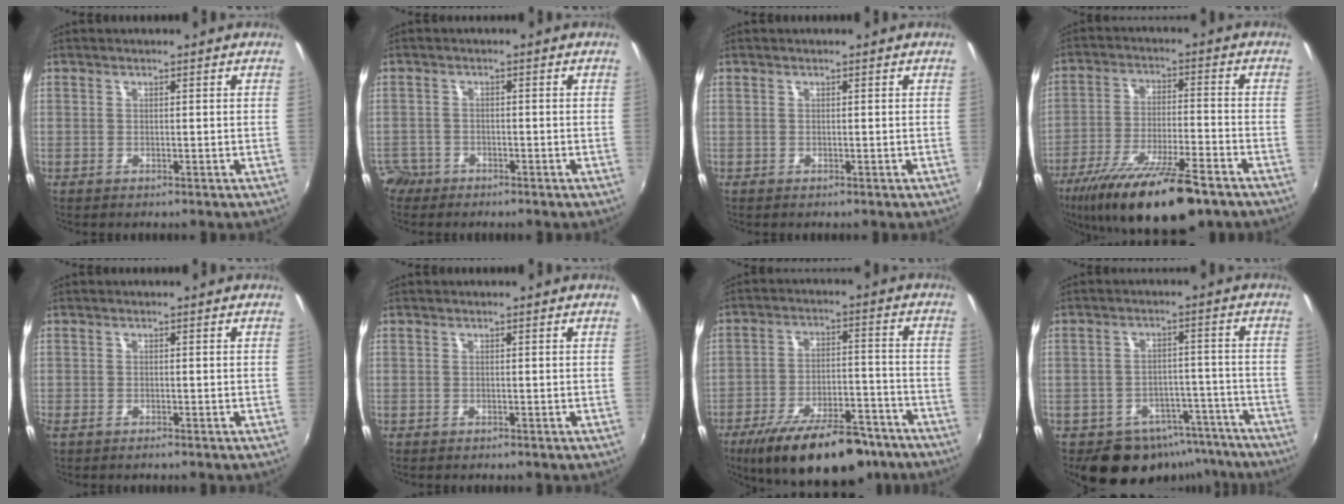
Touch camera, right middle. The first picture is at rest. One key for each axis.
{"total": 4.7, "fx": -3.2, "fy": 3.3, "fz": 0.7, "tx": -0.032, "ty": 0.001, "tz": -0.063}
{"total": 0.0}
{"total": 19.1, "fx": -13.9, "fy": 4.2, "fz": 12.3, "tx": -0.234, "ty": -0.041, "tz": -0.230}
{"total": 1.2, "fx": -0.9, "fy": 0.4, "fz": 0.6, "tx": -0.013, "ty": -0.005, "tz": -0.019}
{"total": 0.0}
{"total": 20.5, "fx": -15.2, "fy": 7.2, "fz": 11.6, "tx": -0.202, "ty": -0.019, "tz": -0.220}
{"total": 13.1, "fx": -9.8, "fy": 7.7, "fz": 3.9, "tx": -0.077, "ty": 0.025, "tz": -0.108}